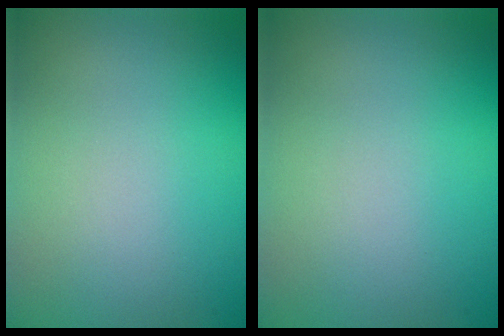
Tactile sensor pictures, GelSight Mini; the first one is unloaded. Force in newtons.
{"total": 0.0}